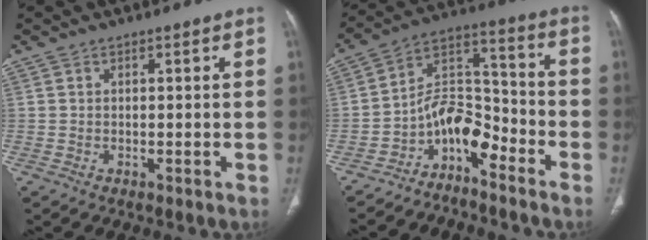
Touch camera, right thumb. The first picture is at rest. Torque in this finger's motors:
{"motor_torque": [1.96, 0.47, 0.34, -1.01, 0.06]}